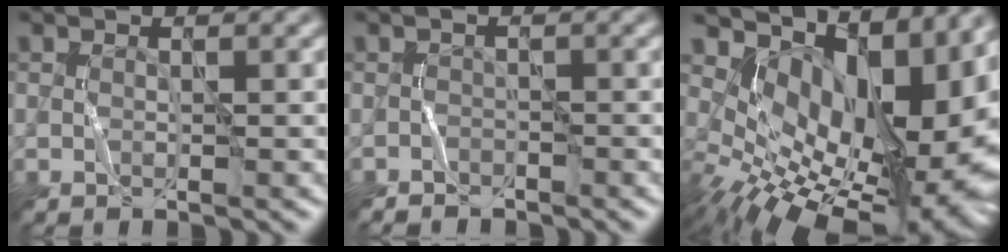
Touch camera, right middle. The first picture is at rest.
{"total": 1.4, "force": [-1.1, -0.1, -0.8], "torque": [0.014, 0.002, -0.015]}
{"total": 16.6, "force": [2.6, 9.7, 13.2], "torque": [-0.184, -0.001, 0.069]}